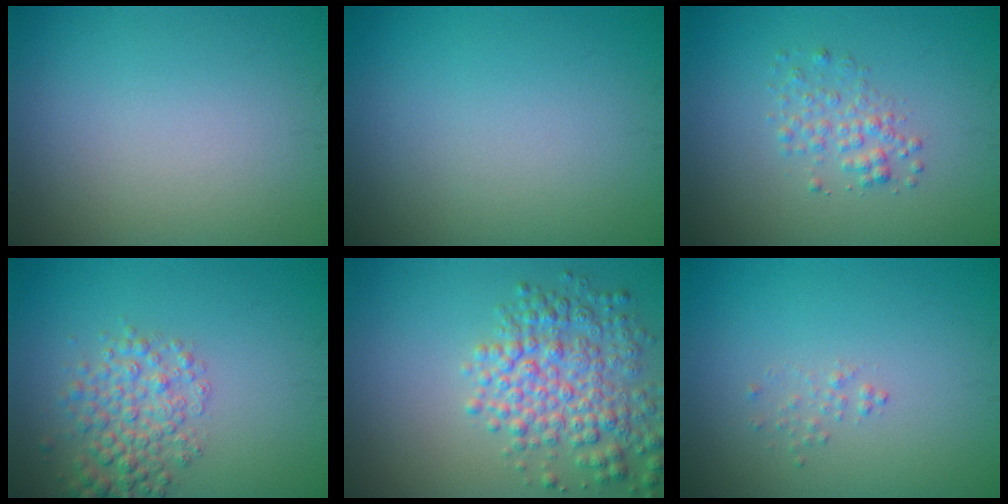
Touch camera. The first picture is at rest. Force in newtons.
{"total": 0.0}
{"total": 1.8, "press": 1.8, "slide": 0.1}
{"total": 3.9, "press": 3.9, "slide": 0.1}
{"total": 5.4, "press": 5.3, "slide": 0.2}
{"total": 0.7, "press": 0.7, "slide": 0.1}